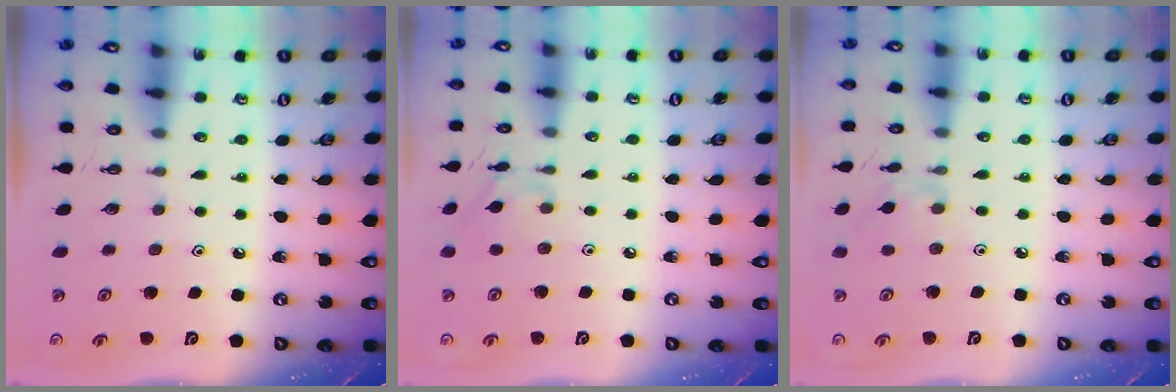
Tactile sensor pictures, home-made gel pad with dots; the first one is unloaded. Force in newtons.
{"total": 6.6, "press": 6.6, "slide": 0.4}
{"total": 3.0, "press": 2.9, "slide": 0.6}